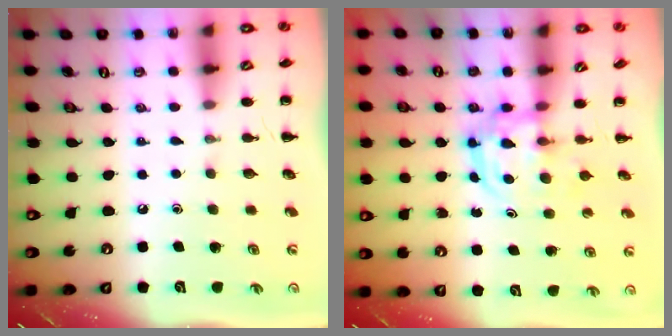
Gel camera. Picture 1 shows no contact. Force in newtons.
{"total": 3.3, "press": 3.3, "slide": 0.4}